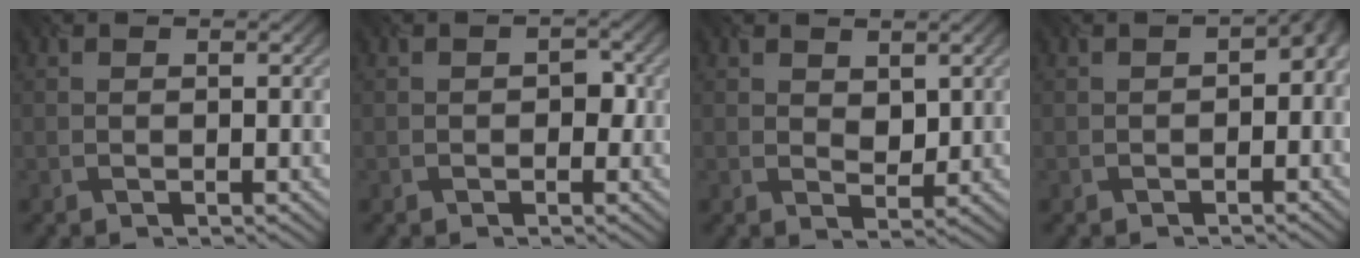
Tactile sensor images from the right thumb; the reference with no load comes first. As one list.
[{"total": 1.0, "force": [-0.6, 0.8, 0.3], "torque": [-0.006, 0.002, -0.003]}, {"total": 2.3, "force": [0.9, 1.6, 1.3], "torque": [-0.030, 0.001, 0.029]}, {"total": 3.8, "force": [-1.2, 2.1, 2.9], "torque": [-0.030, -0.005, -0.004]}]